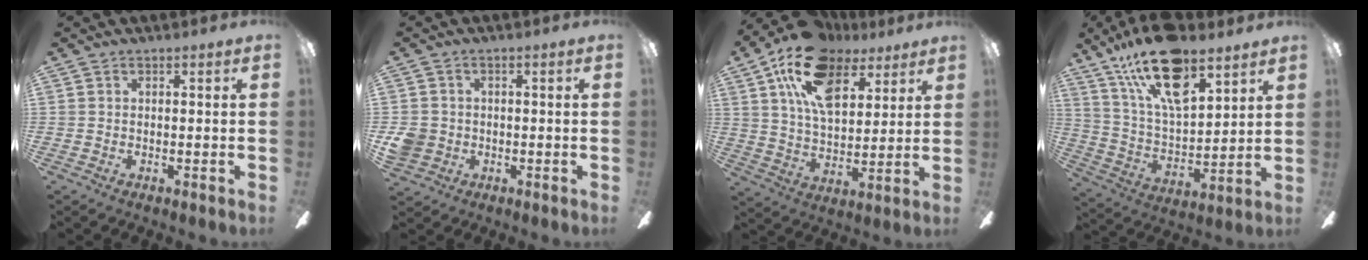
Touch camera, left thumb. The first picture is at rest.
{"total": 4.7, "force": [-0.7, 4.4, 1.5], "torque": [-0.036, 0.007, -0.014]}
{"total": 18.2, "force": [10.7, 9.7, 11.0], "torque": [-0.206, -0.033, 0.194]}
{"total": 20.8, "force": [13.8, 8.5, 13.0], "torque": [-0.245, -0.067, 0.241]}